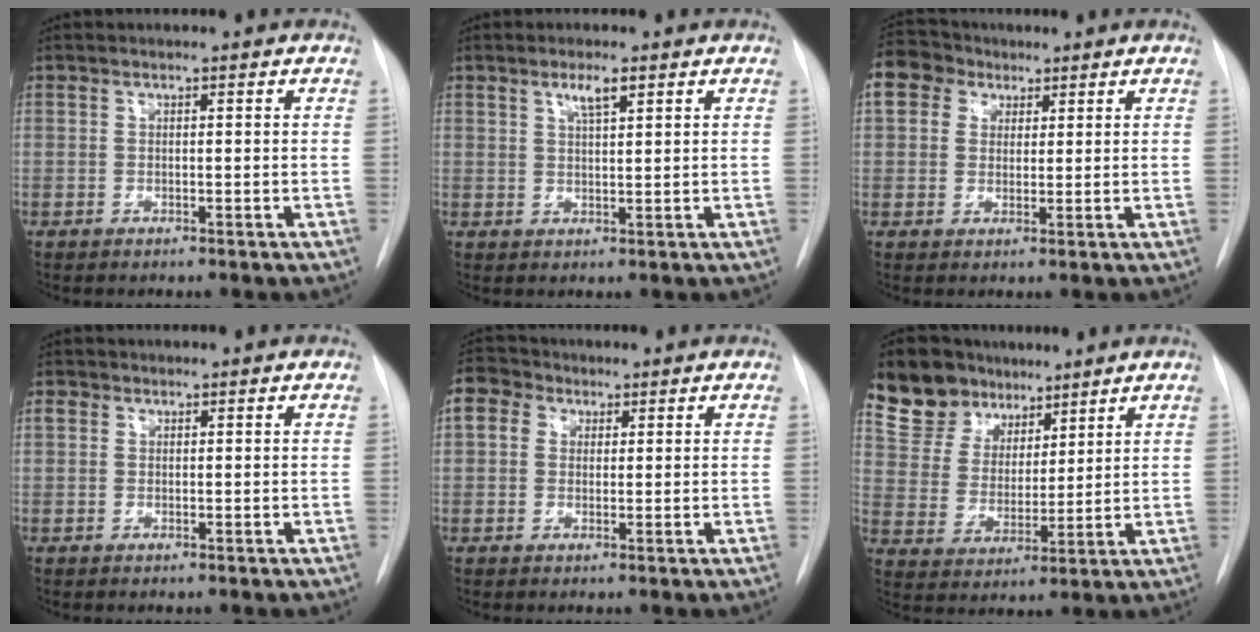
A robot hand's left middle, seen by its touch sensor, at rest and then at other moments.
{"total": 2.9, "force": [1.7, 0.4, 2.3], "torque": [-0.042, 0.001, 0.030]}
{"total": 13.8, "force": [6.6, 10.9, 5.2], "torque": [-0.156, 0.064, 0.125]}
{"total": 1.4, "force": [0.6, 1.2, 0.4], "torque": [-0.005, 0.010, 0.007]}
{"total": 6.8, "force": [2.5, 5.7, 2.8], "torque": [-0.067, 0.032, 0.046]}
{"total": 11.3, "force": [8.3, 7.0, 2.8], "torque": [-0.054, 0.031, 0.156]}